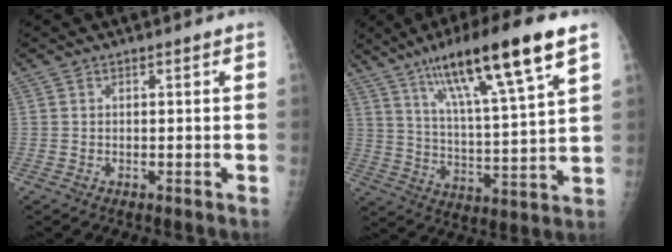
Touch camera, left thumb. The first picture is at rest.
{"total": 19.5, "force": [11.3, 2.5, 15.6], "torque": [-0.254, -0.034, 0.195]}